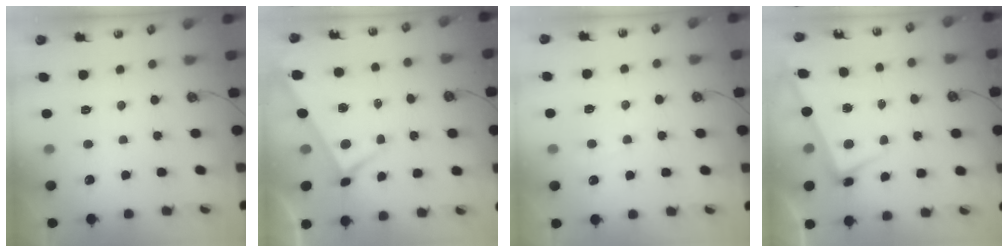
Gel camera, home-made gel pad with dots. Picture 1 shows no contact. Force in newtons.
{"total": 2.4, "press": 2.3, "slide": 0.6}
{"total": 1.8, "press": 1.7, "slide": 0.4}
{"total": 2.6, "press": 2.5, "slide": 1.0}